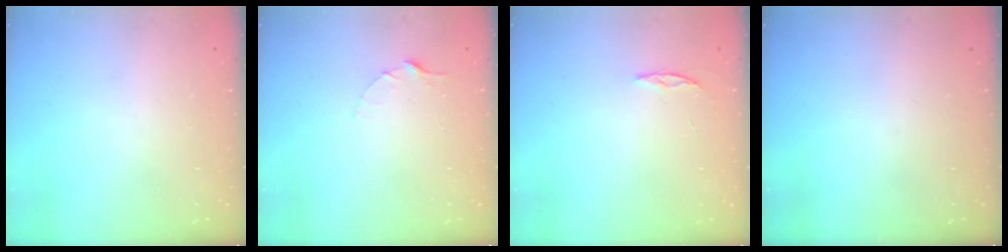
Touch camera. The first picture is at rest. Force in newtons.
{"total": 2.5, "press": 2.5, "slide": 0.3}
{"total": 2.4, "press": 2.4, "slide": 0.2}
{"total": 0.0}